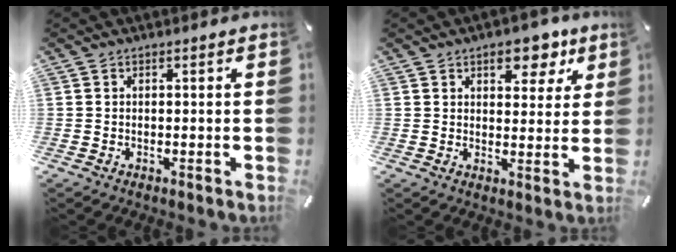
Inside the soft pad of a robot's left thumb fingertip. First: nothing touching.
{"total": 8.0, "force": [4.8, 4.8, 4.3], "torque": [-0.038, -0.023, 0.075]}